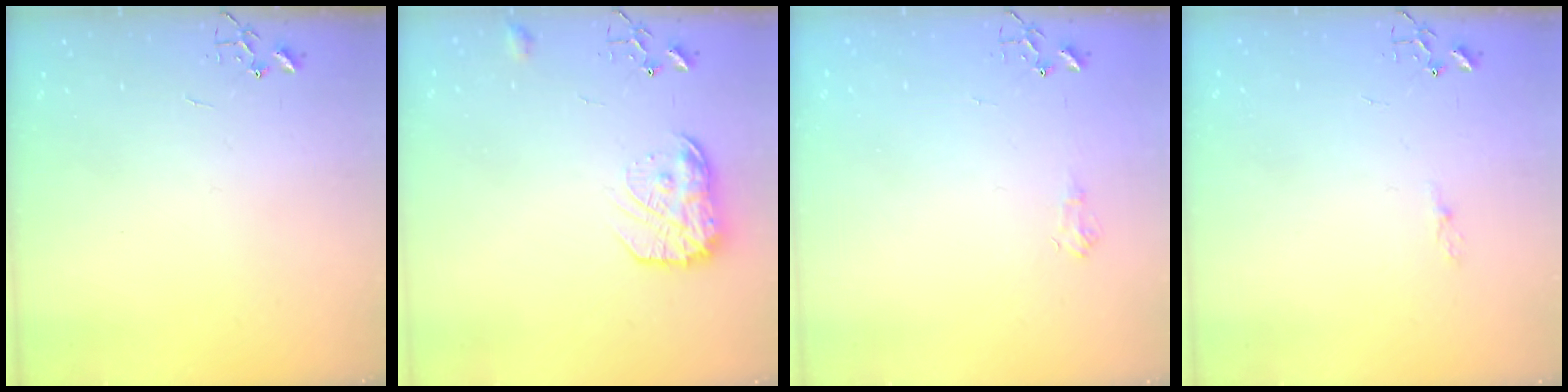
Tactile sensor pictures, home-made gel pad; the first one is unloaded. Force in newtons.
{"total": 14.3, "press": 14.3, "slide": 0.9}
{"total": 5.8, "press": 5.7, "slide": 0.8}
{"total": 3.3, "press": 3.3, "slide": 0.4}